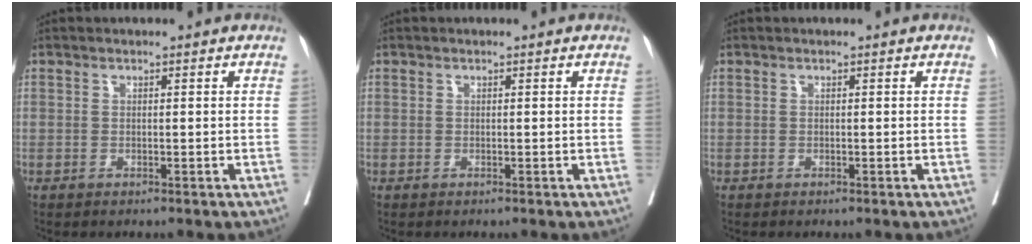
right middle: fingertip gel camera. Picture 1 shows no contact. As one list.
[{"total": 0.0}, {"total": 0.0}]